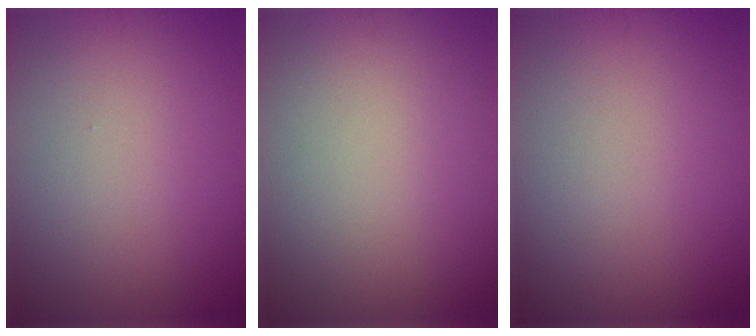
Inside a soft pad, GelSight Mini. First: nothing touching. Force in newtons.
{"total": 0.0}
{"total": 0.0}